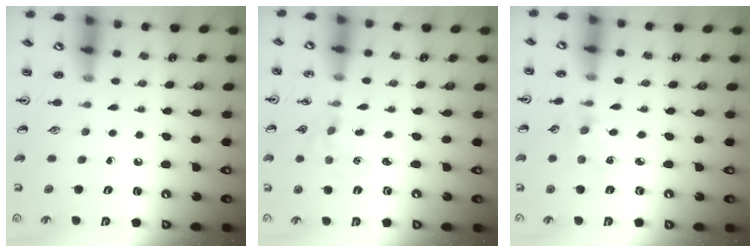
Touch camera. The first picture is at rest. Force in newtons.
{"total": 3.0, "press": 3.0, "slide": 0.4}
{"total": 1.2, "press": 1.2, "slide": 0.2}